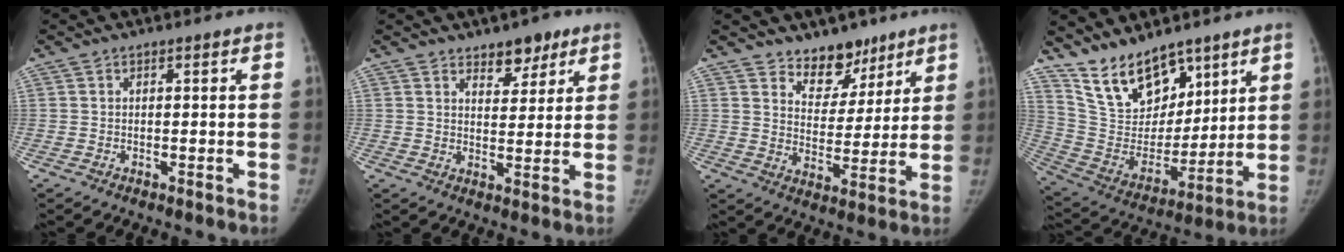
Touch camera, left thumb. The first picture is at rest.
{"total": 5.9, "force": [4.0, 3.1, 2.9], "torque": [-0.009, -0.026, 0.061]}
{"total": 9.0, "force": [6.8, 5.3, 2.4], "torque": [0.005, -0.049, 0.118]}
{"total": 15.9, "force": [11.8, 8.2, 6.9], "torque": [-0.079, -0.070, 0.234]}